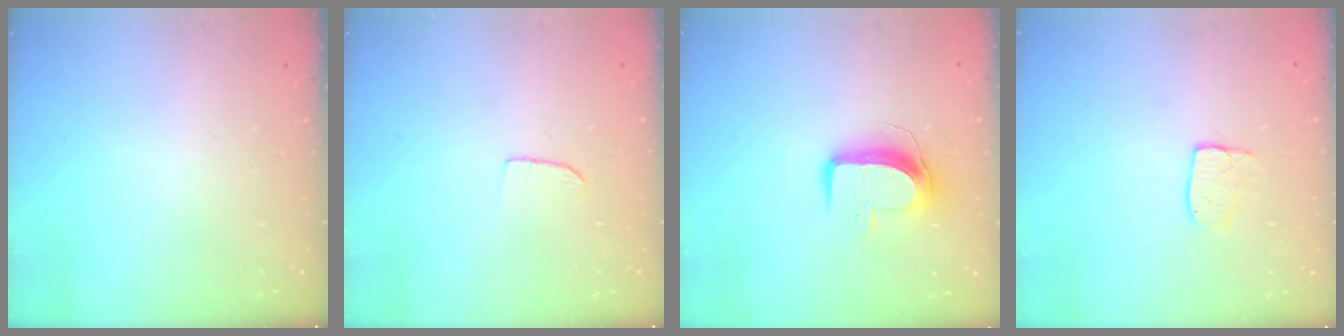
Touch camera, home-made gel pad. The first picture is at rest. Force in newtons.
{"total": 4.6, "press": 4.6, "slide": 0.4}
{"total": 9.7, "press": 9.7, "slide": 0.6}
{"total": 6.3, "press": 6.3, "slide": 0.2}